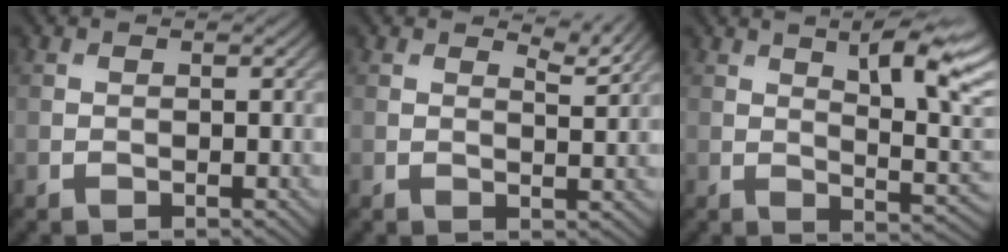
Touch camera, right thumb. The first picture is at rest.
{"total": 2.4, "force": [2.0, 0.4, 1.3], "torque": [-0.017, -0.009, 0.034]}
{"total": 9.7, "force": [4.0, 2.5, 8.5], "torque": [-0.136, 0.002, 0.067]}